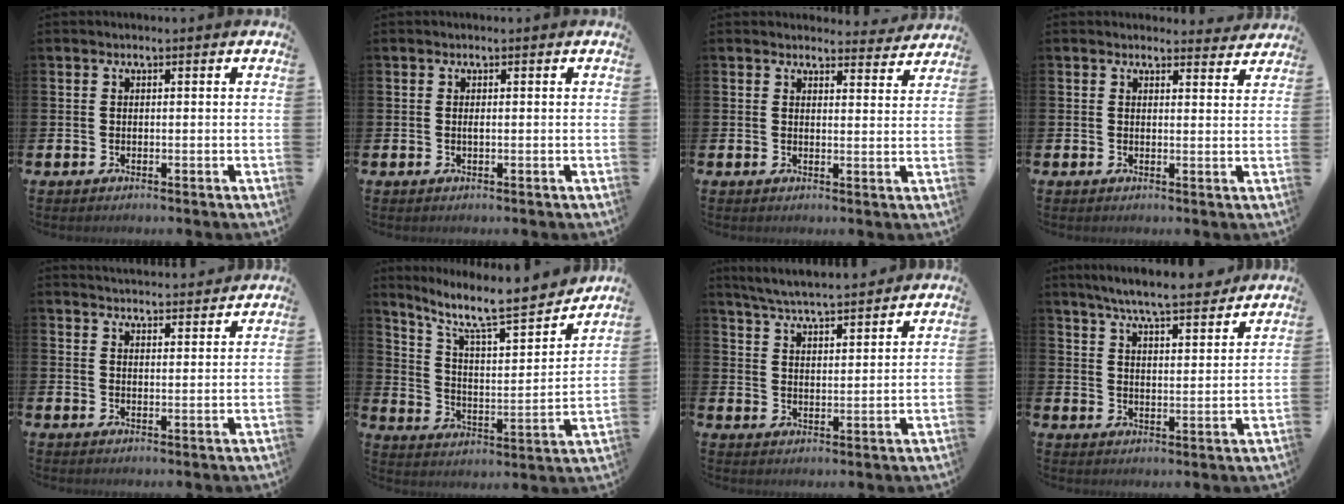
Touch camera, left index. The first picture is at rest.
{"total": 0.0}
{"total": 3.2, "force": [3.2, 0.6, 0.0], "torque": [0.012, -0.024, 0.053]}
{"total": 2.5, "force": [2.4, 0.6, 0.0], "torque": [0.014, -0.016, 0.039]}
{"total": 3.8, "force": [3.8, 0.2, -0.1], "torque": [-0.003, -0.026, 0.069]}
{"total": 10.3, "force": [8.9, 1.5, 4.9], "torque": [-0.118, -0.068, 0.145]}
{"total": 5.8, "force": [5.7, 0.1, 1.1], "torque": [-0.043, -0.032, 0.101]}
{"total": 7.1, "force": [6.7, 0.3, 2.3], "torque": [-0.053, -0.043, 0.115]}